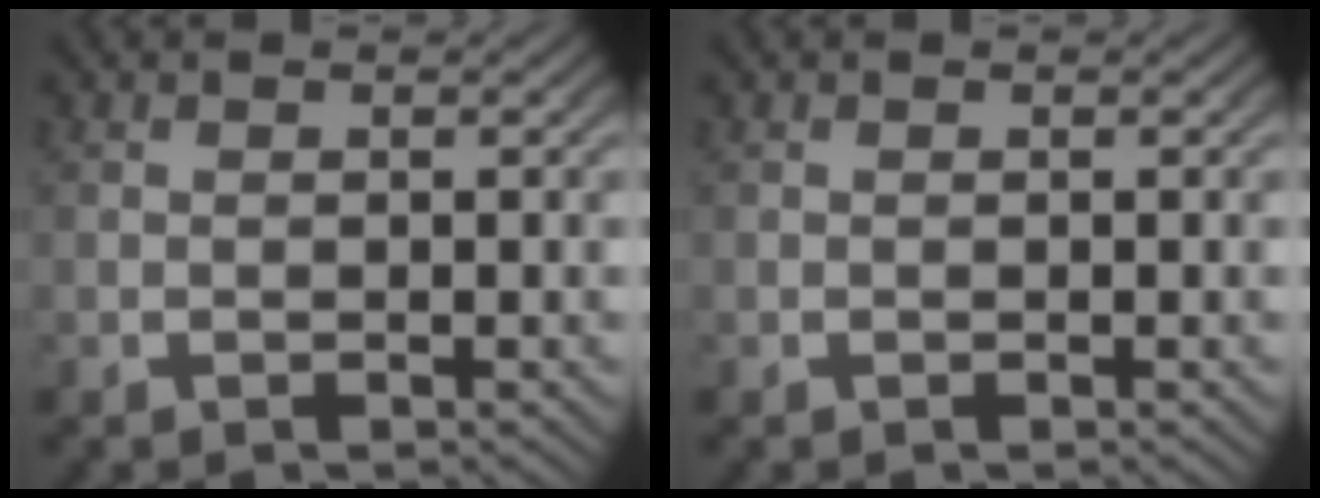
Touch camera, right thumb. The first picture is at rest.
{"total": 0.0}